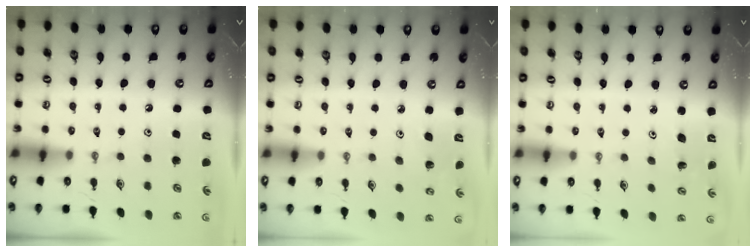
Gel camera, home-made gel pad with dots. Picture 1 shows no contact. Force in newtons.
{"total": 2.7, "press": 2.7, "slide": 0.3}
{"total": 2.3, "press": 2.3, "slide": 0.3}